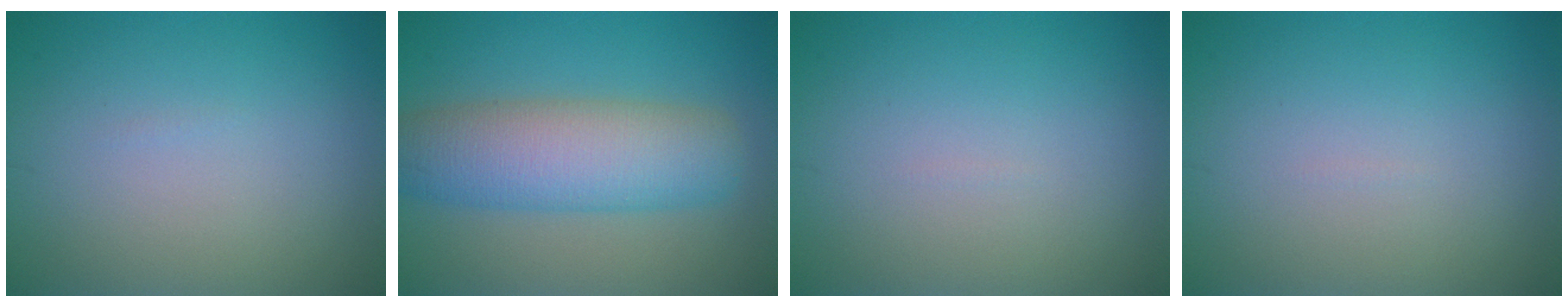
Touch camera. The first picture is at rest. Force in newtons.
{"total": 7.6, "press": 7.6, "slide": 0.3}
{"total": 0.0}
{"total": 0.0}